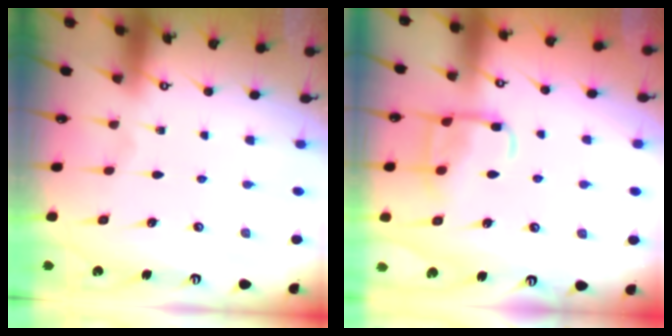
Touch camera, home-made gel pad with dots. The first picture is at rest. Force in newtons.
{"total": 10.6, "press": 10.6, "slide": 1.0}